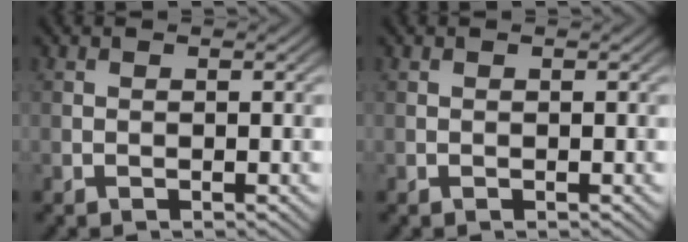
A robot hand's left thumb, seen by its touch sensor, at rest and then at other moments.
{"total": 0.0}